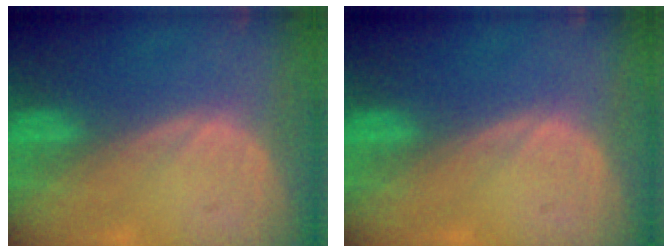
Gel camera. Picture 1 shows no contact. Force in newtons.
{"total": 0.0}